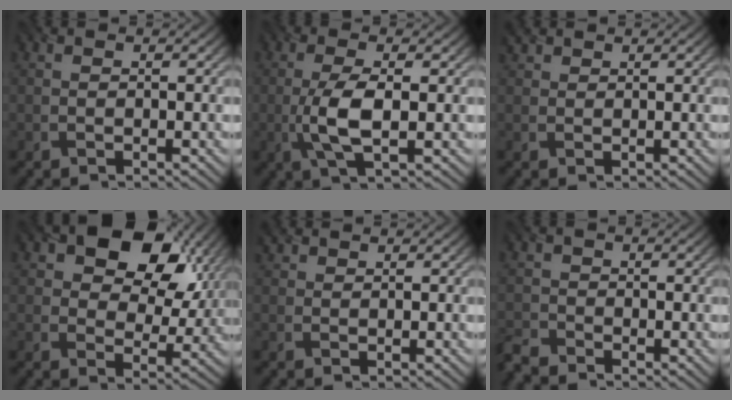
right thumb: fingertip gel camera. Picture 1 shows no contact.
{"total": 5.5, "force": [-0.7, 1.7, 5.2], "torque": [-0.118, 0.000, -0.017]}
{"total": 1.4, "force": [1.2, 0.8, 0.3], "torque": [-0.011, 0.008, 0.029]}
{"total": 13.9, "force": [6.1, 8.6, 9.0], "torque": [-0.136, 0.002, 0.093]}
{"total": 1.2, "force": [1.1, 0.5, 0.2], "torque": [-0.010, 0.007, 0.028]}
{"total": 2.9, "force": [-2.6, 1.3, 0.5], "torque": [-0.017, -0.007, -0.064]}